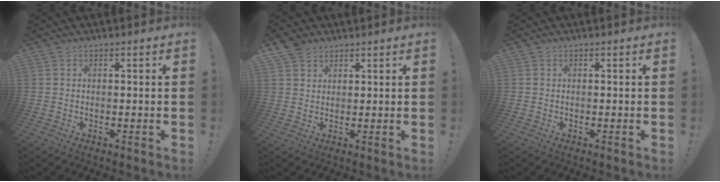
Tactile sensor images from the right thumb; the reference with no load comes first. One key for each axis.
{"total": 4.1, "fx": 3.2, "fy": 2.4, "fz": 1.1, "tx": -0.017, "ty": -0.016, "tz": 0.059}
{"total": 0.0}